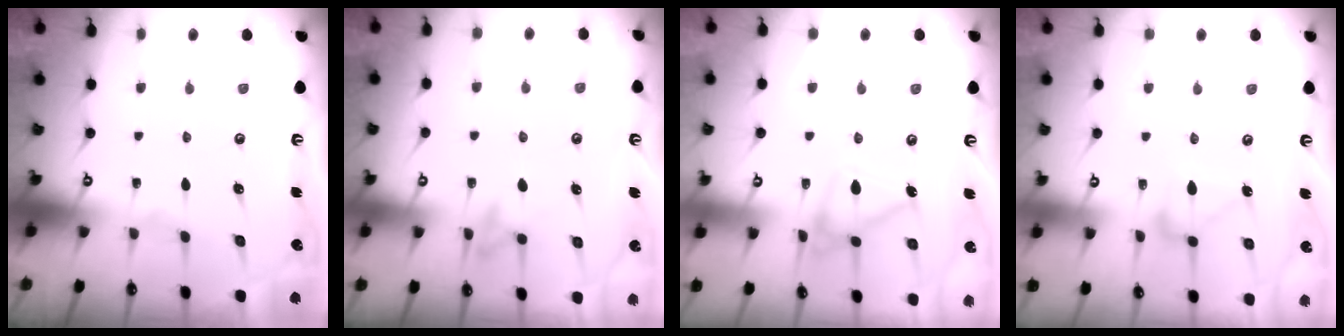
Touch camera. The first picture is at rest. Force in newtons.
{"total": 7.6, "press": 7.5, "slide": 0.9}
{"total": 14.2, "press": 14.2, "slide": 0.8}
{"total": 11.9, "press": 11.9, "slide": 0.4}